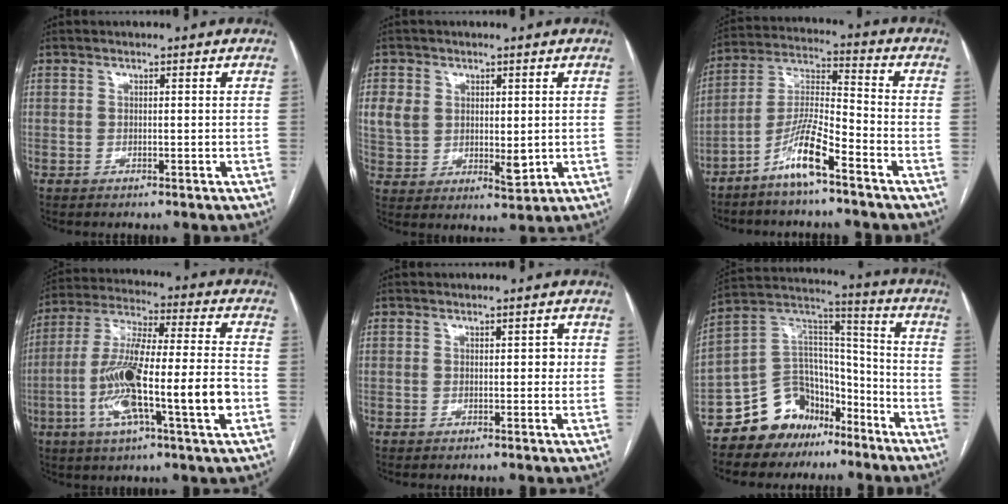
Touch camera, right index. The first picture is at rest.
{"total": 7.7, "force": [1.9, 5.6, 5.0], "torque": [-0.091, -0.001, 0.048]}
{"total": 9.1, "force": [-5.9, 0.8, 6.8], "torque": [-0.145, -0.005, -0.119]}
{"total": 18.3, "force": [-4.9, 1.7, 17.6], "torque": [-0.323, 0.003, -0.082]}
{"total": 1.2, "force": [0.2, 0.7, 0.9], "torque": [-0.008, 0.007, 0.002]}
{"total": 13.7, "force": [-9.7, 9.1, 3.1], "torque": [-0.056, 0.090, -0.168]}